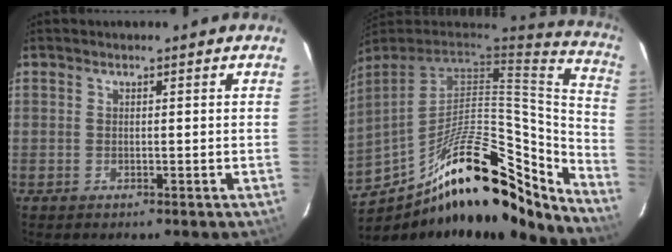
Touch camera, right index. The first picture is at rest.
{"total": 25.3, "force": [-17.4, 8.3, 16.5], "torque": [-0.243, -0.007, -0.277]}